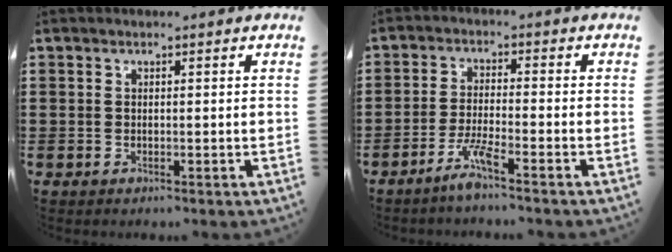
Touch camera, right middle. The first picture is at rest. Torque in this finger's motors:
{"motor_torque": [2.14, 0.00, 0.07, 0.06]}